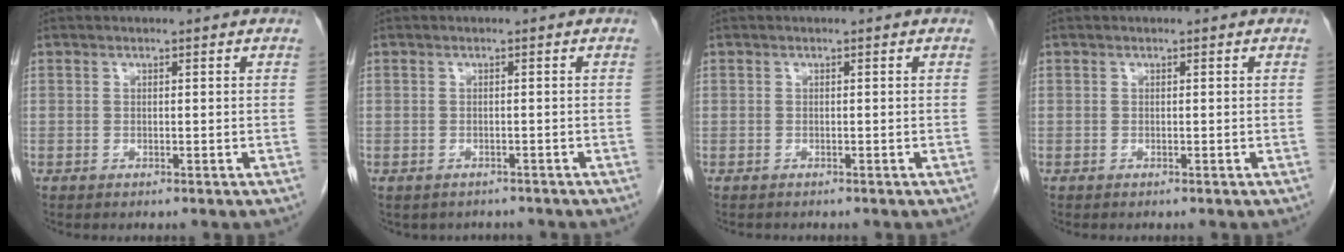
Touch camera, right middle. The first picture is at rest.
{"total": 3.4, "force": [-2.9, 1.8, 0.3], "torque": [-0.005, 0.007, -0.035]}
{"total": 0.7, "force": [-0.6, 0.4, -0.1], "torque": [-0.008, 0.002, -0.012]}
{"total": 0.0}